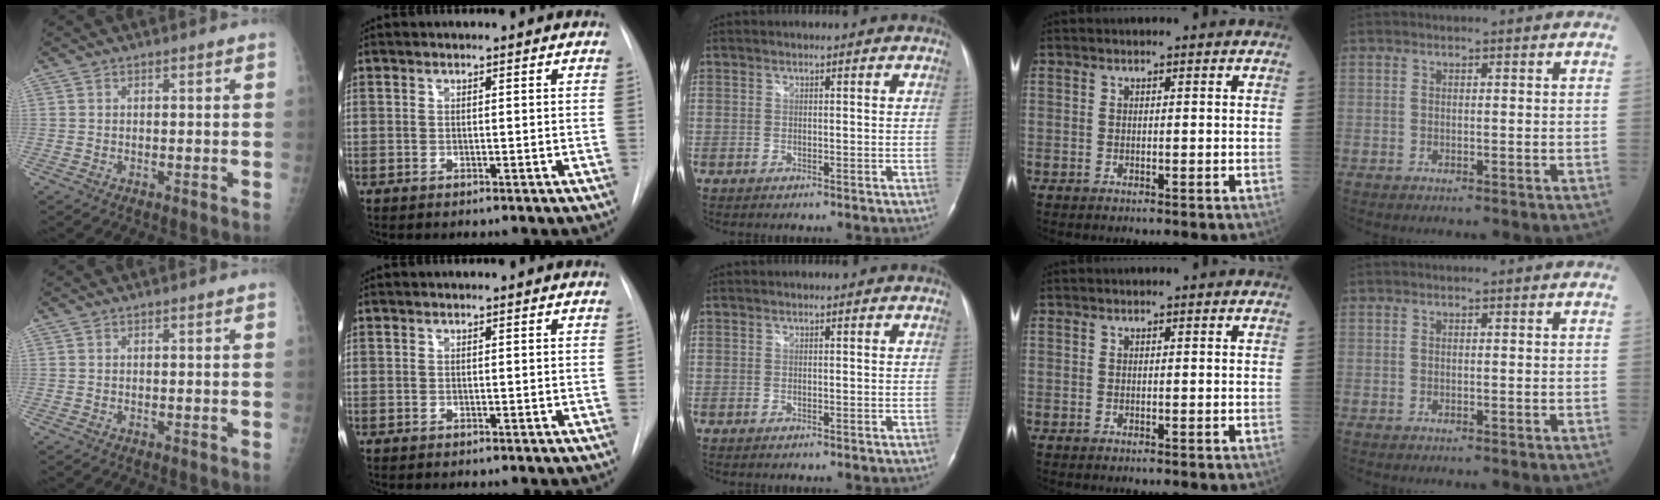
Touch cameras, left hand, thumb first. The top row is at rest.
{}